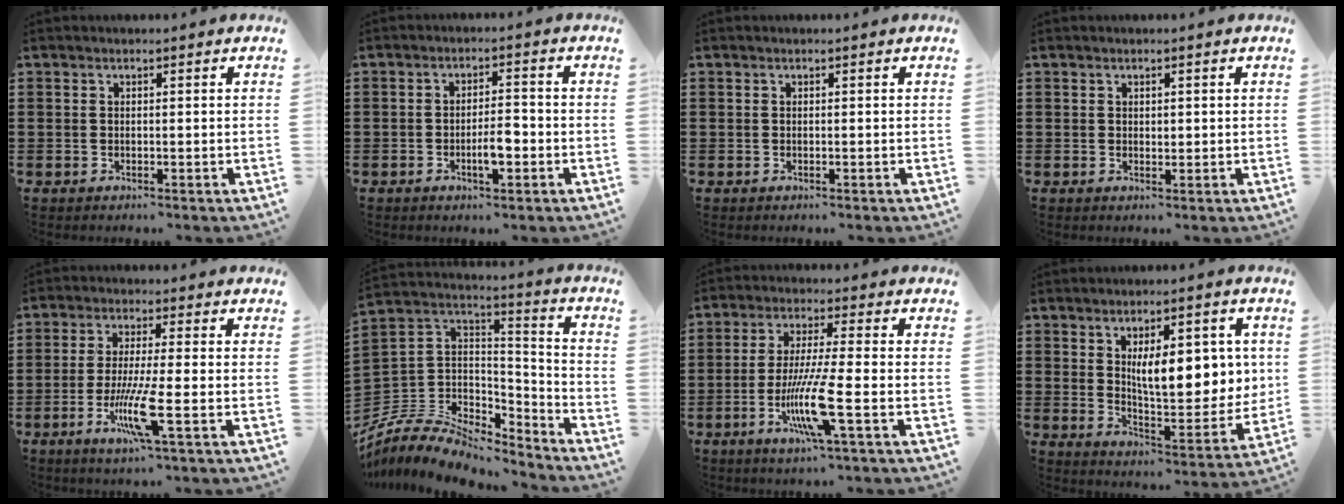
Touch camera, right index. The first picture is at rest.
{"total": 4.3, "force": [-1.5, 1.3, 3.8], "torque": [-0.072, 0.005, -0.028]}
{"total": 0.0}
{"total": 0.8, "force": [0.4, 0.5, 0.3], "torque": [-0.008, 0.002, 0.008]}
{"total": 8.5, "force": [-2.9, 0.5, 8.0], "torque": [-0.157, -0.019, -0.054]}
{"total": 8.0, "force": [-6.2, 4.2, 3.0], "torque": [-0.073, 0.002, -0.118]}
{"total": 10.4, "force": [-3.7, 0.6, 9.8], "torque": [-0.200, -0.021, -0.073]}
{"total": 10.5, "force": [2.5, 4.3, 9.2], "torque": [-0.140, -0.003, 0.036]}